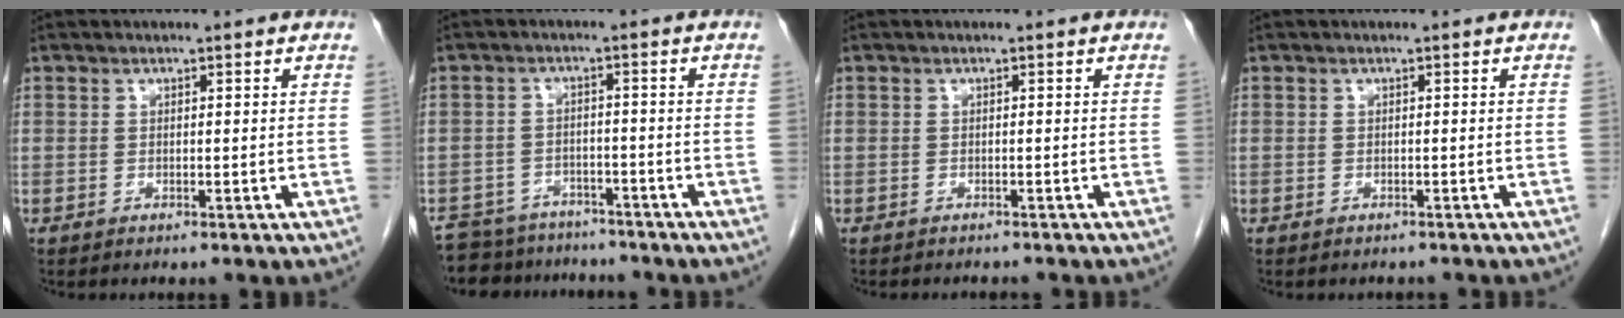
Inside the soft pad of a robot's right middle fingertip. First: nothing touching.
{"total": 12.2, "force": [-10.7, 5.2, 2.8], "torque": [-0.058, 0.005, -0.144]}
{"total": 2.6, "force": [-2.4, 0.7, 0.7], "torque": [-0.010, -0.003, -0.028]}
{"total": 1.5, "force": [-1.4, 0.6, 0.3], "torque": [-0.011, -0.001, -0.018]}